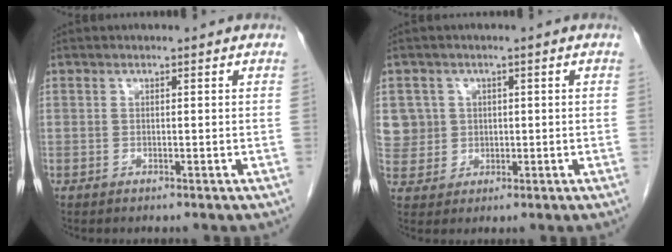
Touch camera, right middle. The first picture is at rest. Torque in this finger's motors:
{"motor_torque": [0.17, 0.01, 0.00, 0.00]}